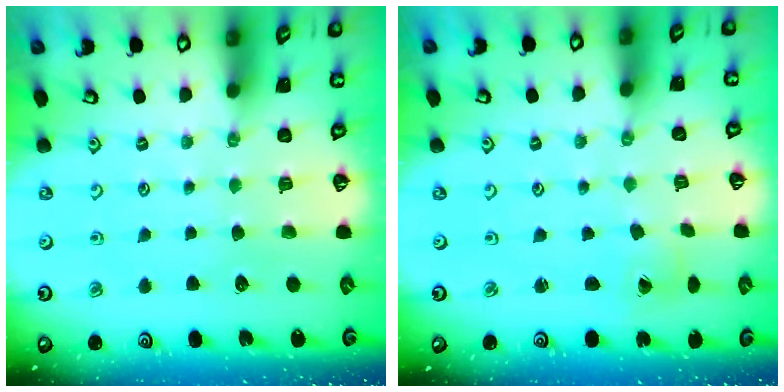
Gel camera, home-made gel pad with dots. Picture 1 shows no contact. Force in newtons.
{"total": 1.5, "press": 1.5, "slide": 0.1}